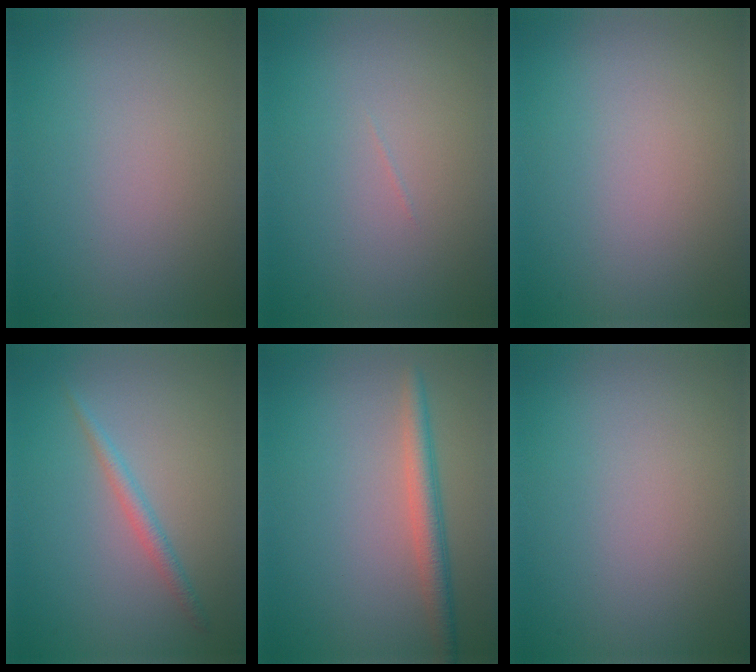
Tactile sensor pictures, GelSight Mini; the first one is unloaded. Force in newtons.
{"total": 0.0}
{"total": 0.0}
{"total": 1.5, "press": 1.4, "slide": 0.1}
{"total": 2.7, "press": 2.7, "slide": 0.2}
{"total": 0.0}